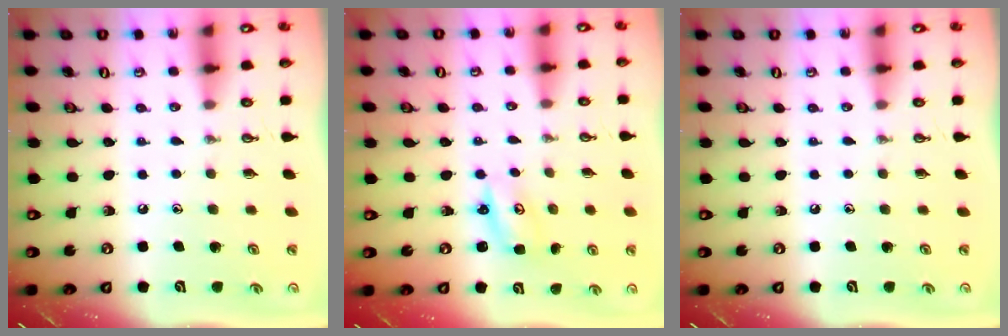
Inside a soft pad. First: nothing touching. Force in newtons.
{"total": 2.6, "press": 2.6, "slide": 0.2}
{"total": 0.0}